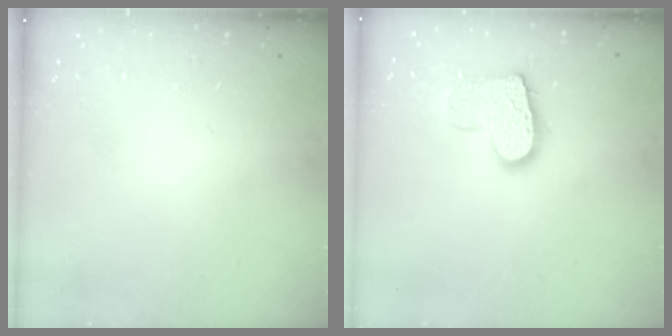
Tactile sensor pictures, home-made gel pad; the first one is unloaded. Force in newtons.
{"total": 11.6, "press": 11.6, "slide": 0.8}